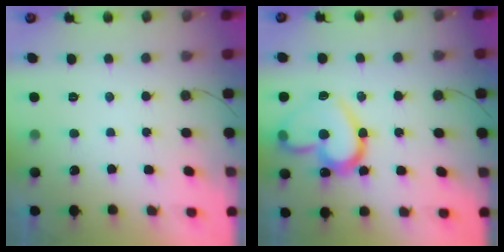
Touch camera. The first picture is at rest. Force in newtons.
{"total": 19.0, "press": 19.0, "slide": 1.8}